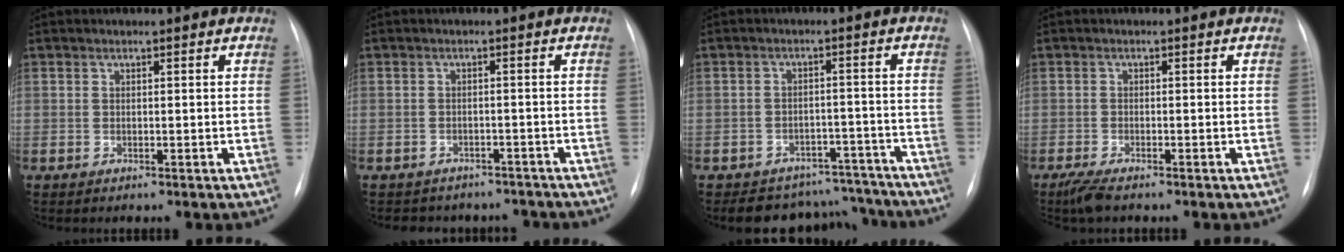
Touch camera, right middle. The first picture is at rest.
{"total": 7.9, "force": [-7.0, 3.6, 0.7], "torque": [-0.008, 0.017, -0.076]}
{"total": 10.0, "force": [-9.2, 3.8, -0.2], "torque": [0.024, 0.040, -0.114]}
{"total": 3.1, "force": [-2.4, 0.6, 1.9], "torque": [-0.046, -0.009, -0.043]}